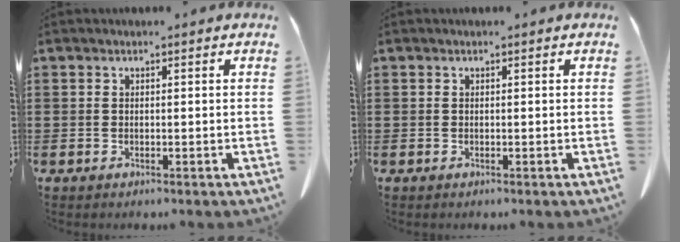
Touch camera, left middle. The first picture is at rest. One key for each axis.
{"total": 0.0}